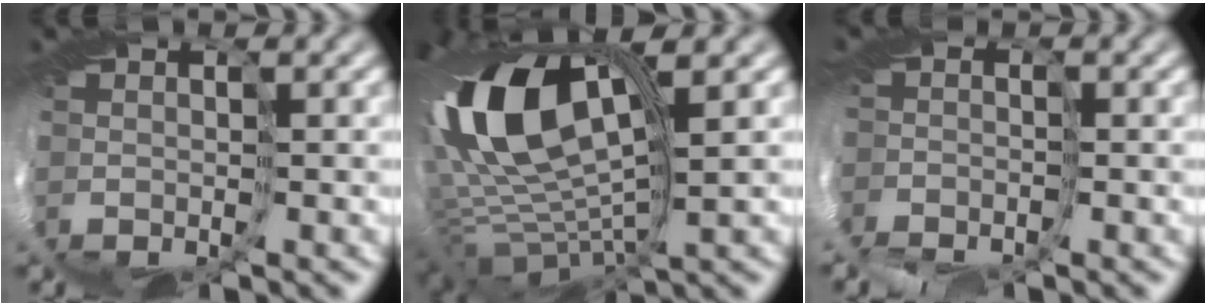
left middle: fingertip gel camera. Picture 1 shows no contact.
{"total": 13.8, "force": [3.5, 7.8, 10.8], "torque": [-0.253, 0.013, 0.067]}
{"total": 5.2, "force": [-3.7, 3.1, 2.0], "torque": [-0.053, -0.016, -0.046]}